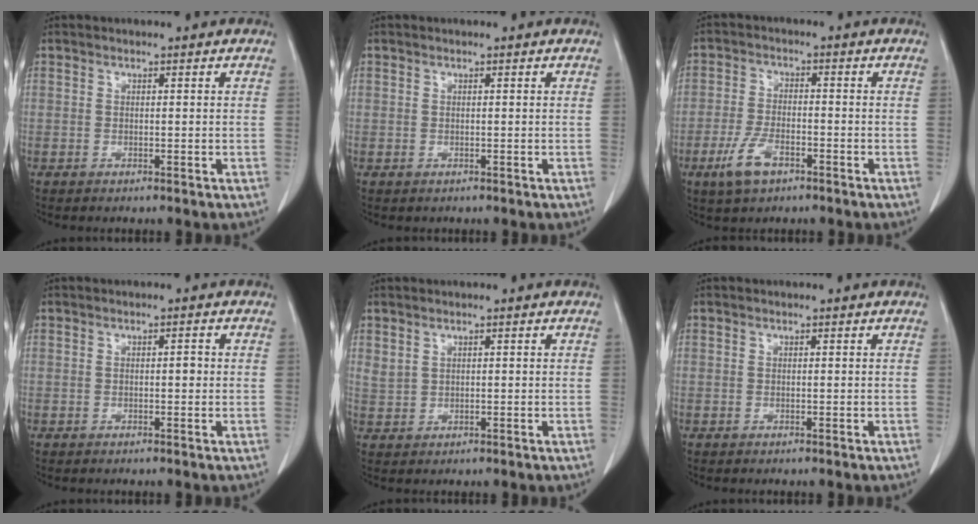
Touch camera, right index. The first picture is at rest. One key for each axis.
{"total": 0.5, "fx": -0.1, "fy": 0.5, "fz": 0.0, "tx": 0.003, "ty": 0.005, "tz": -0.004}
{"total": 6.0, "fx": -3.3, "fy": 2.6, "fz": 4.3, "tx": -0.093, "ty": -0.005, "tz": -0.058}
{"total": 1.0, "fx": 0.1, "fy": 0.3, "fz": 1.0, "tx": -0.012, "ty": 0.003, "tz": 0.002}
{"total": 1.7, "fx": 1.3, "fy": 1.0, "fz": 0.6, "tx": -0.012, "ty": 0.007, "tz": 0.035}
{"total": 0.0}